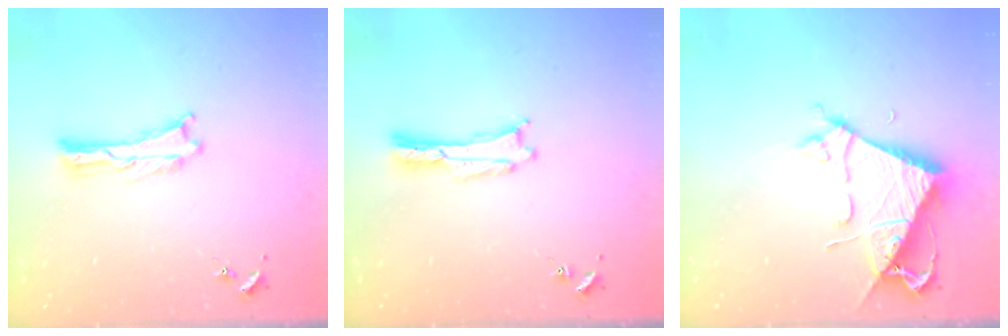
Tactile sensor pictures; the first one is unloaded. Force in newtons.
{"total": 0.0}
{"total": 6.8, "press": 6.7, "slide": 0.6}